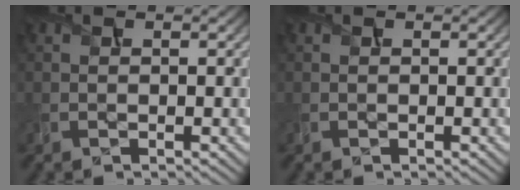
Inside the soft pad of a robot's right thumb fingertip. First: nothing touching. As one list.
[{"total": 0.0}]